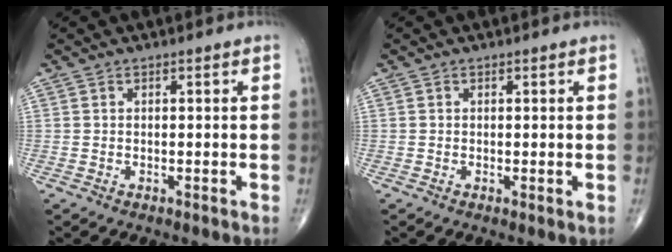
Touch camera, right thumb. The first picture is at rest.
{"total": 0.6, "force": [0.0, 0.1, 0.6], "torque": [-0.012, -0.004, -0.003]}